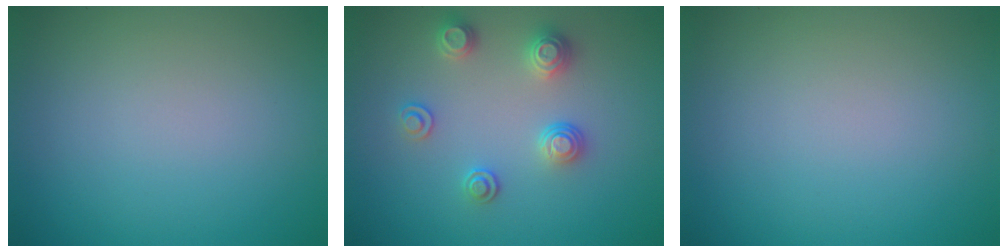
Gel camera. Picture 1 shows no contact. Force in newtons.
{"total": 2.7, "press": 2.6, "slide": 0.3}
{"total": 0.0}